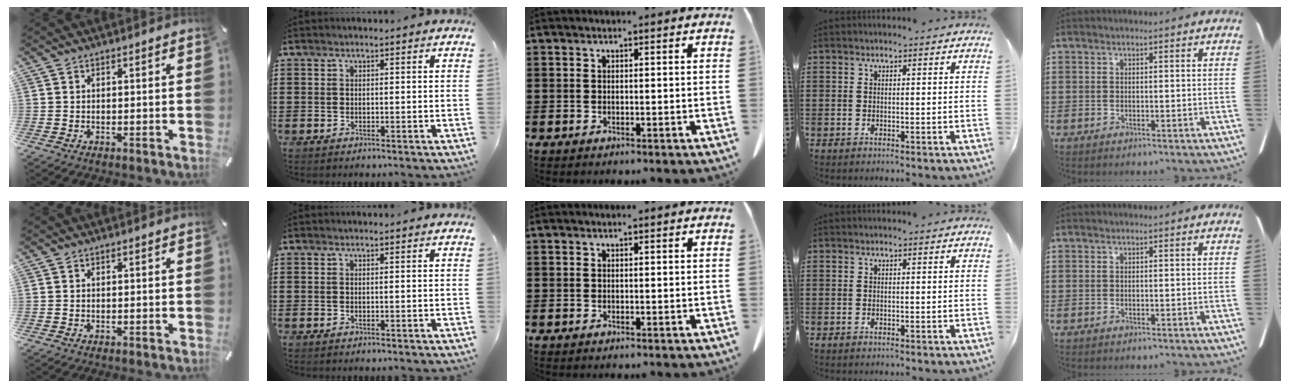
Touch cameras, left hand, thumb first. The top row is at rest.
{}